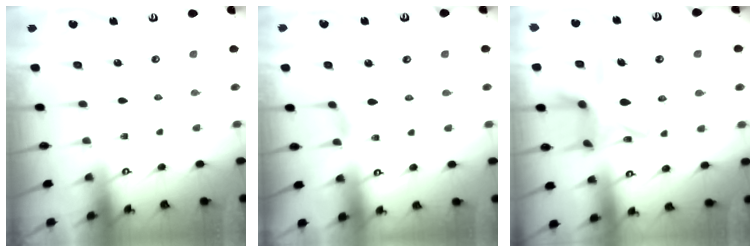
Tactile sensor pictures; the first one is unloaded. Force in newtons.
{"total": 1.1, "press": 1.1, "slide": 0.2}
{"total": 12.5, "press": 12.5, "slide": 1.0}